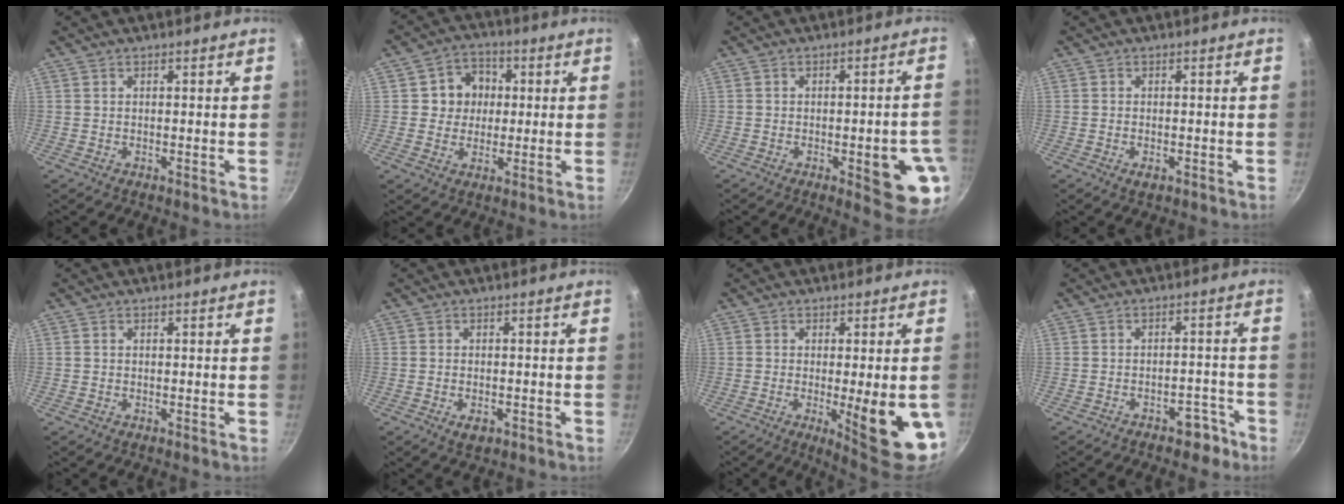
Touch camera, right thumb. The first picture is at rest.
{"total": 7.6, "force": [1.0, 6.9, 2.9], "torque": [-0.002, 0.006, 0.005]}
{"total": 11.3, "force": [-3.1, 3.6, 10.3], "torque": [-0.094, 0.012, -0.033]}
{"total": 1.5, "force": [-0.7, 0.8, 1.1], "torque": [-0.022, 0.000, -0.013]}
{"total": 0.0}
{"total": 2.7, "force": [-1.2, 1.5, 1.9], "torque": [-0.031, 0.005, -0.018]}
{"total": 14.8, "force": [-3.5, 3.5, 14.0], "torque": [-0.152, -0.002, -0.038]}
{"total": 4.9, "force": [-3.5, 2.7, 2.1], "torque": [-0.003, 0.050, -0.032]}